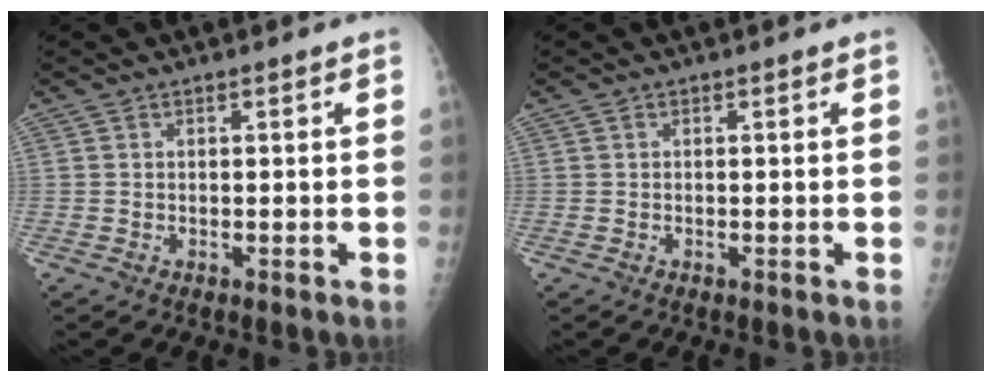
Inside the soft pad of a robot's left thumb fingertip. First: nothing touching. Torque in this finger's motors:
{"motor_torque": [0.05, 0.08, -0.06, -0.10, 0.00]}